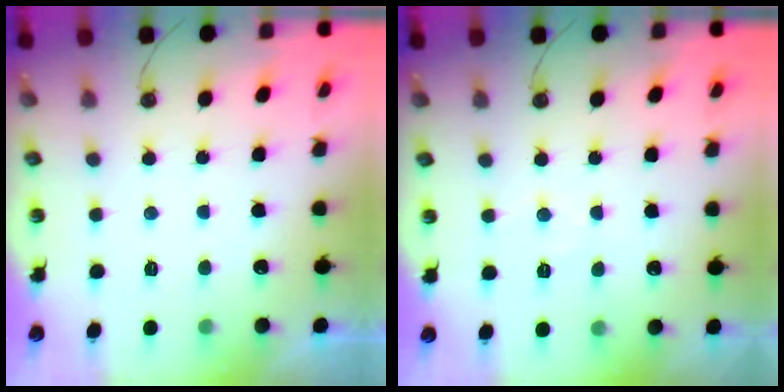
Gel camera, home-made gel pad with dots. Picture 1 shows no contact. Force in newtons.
{"total": 6.7, "press": 6.7, "slide": 0.7}